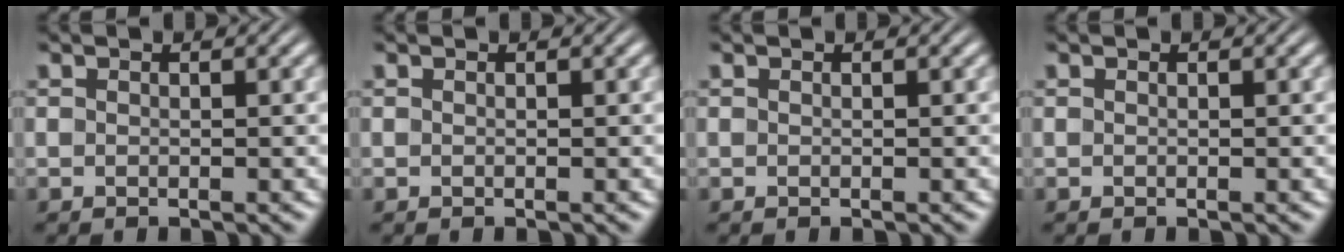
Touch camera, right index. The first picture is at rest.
{"total": 0.0}
{"total": 0.0}
{"total": 0.0}